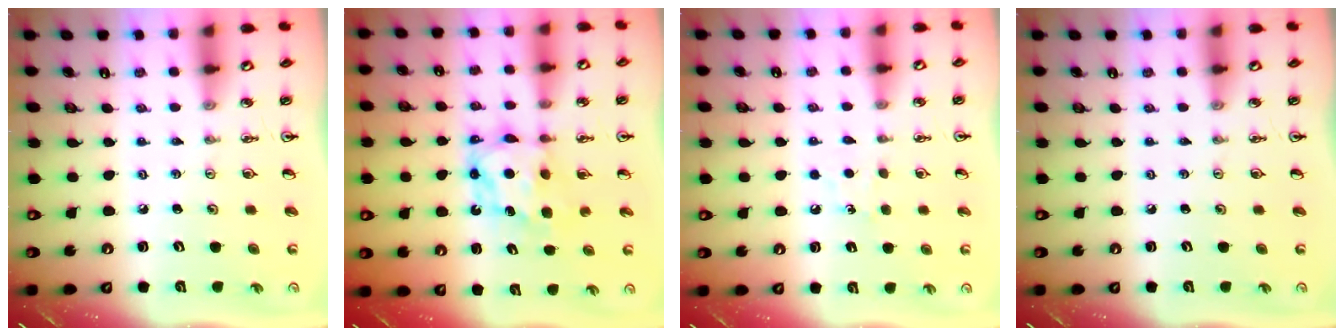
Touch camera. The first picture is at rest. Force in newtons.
{"total": 6.9, "press": 6.9, "slide": 0.3}
{"total": 5.7, "press": 5.7, "slide": 0.8}
{"total": 0.0}